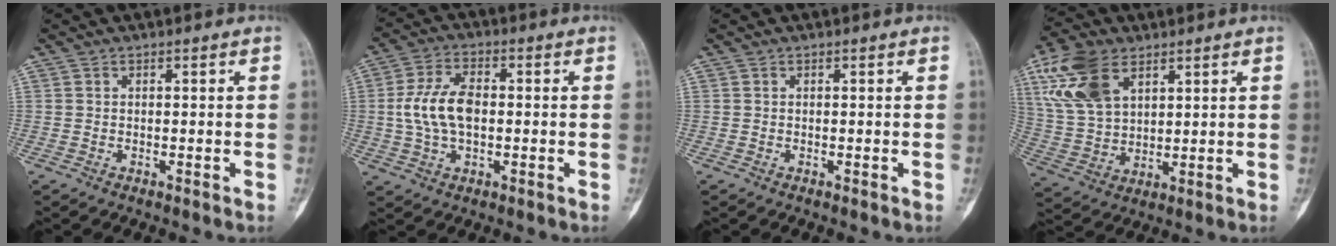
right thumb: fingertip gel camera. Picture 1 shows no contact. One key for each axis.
{"total": 9.7, "fx": 0.0, "fy": 5.5, "fz": 8.0, "tx": -0.158, "ty": 0.013, "tz": -0.001}
{"total": 0.0}
{"total": 13.6, "fx": 6.6, "fy": 7.9, "fz": 8.8, "tx": -0.173, "ty": -0.012, "tz": 0.137}